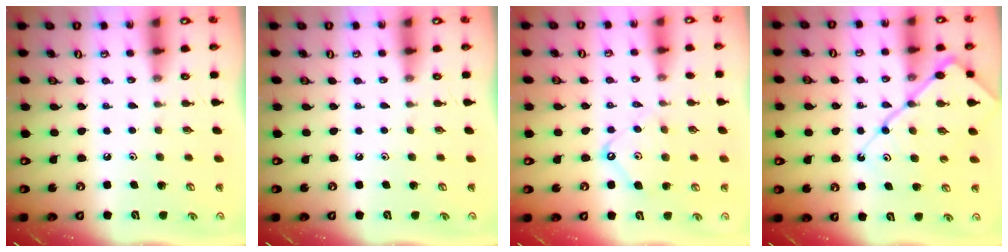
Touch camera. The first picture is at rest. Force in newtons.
{"total": 0.0}
{"total": 8.0, "press": 7.9, "slide": 0.9}
{"total": 13.0, "press": 12.9, "slide": 1.3}